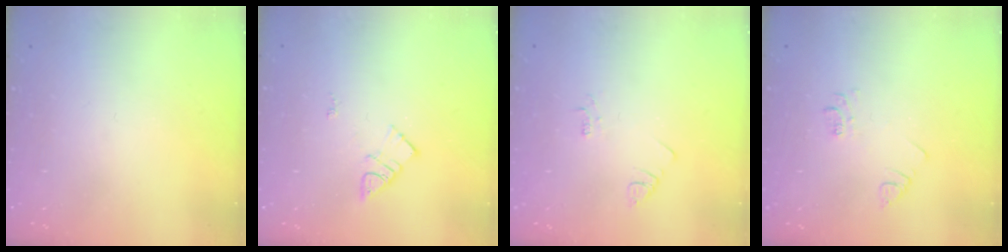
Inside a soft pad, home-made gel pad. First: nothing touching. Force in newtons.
{"total": 6.6, "press": 6.6, "slide": 0.7}
{"total": 2.1, "press": 2.1, "slide": 0.4}
{"total": 3.6, "press": 3.6, "slide": 0.6}